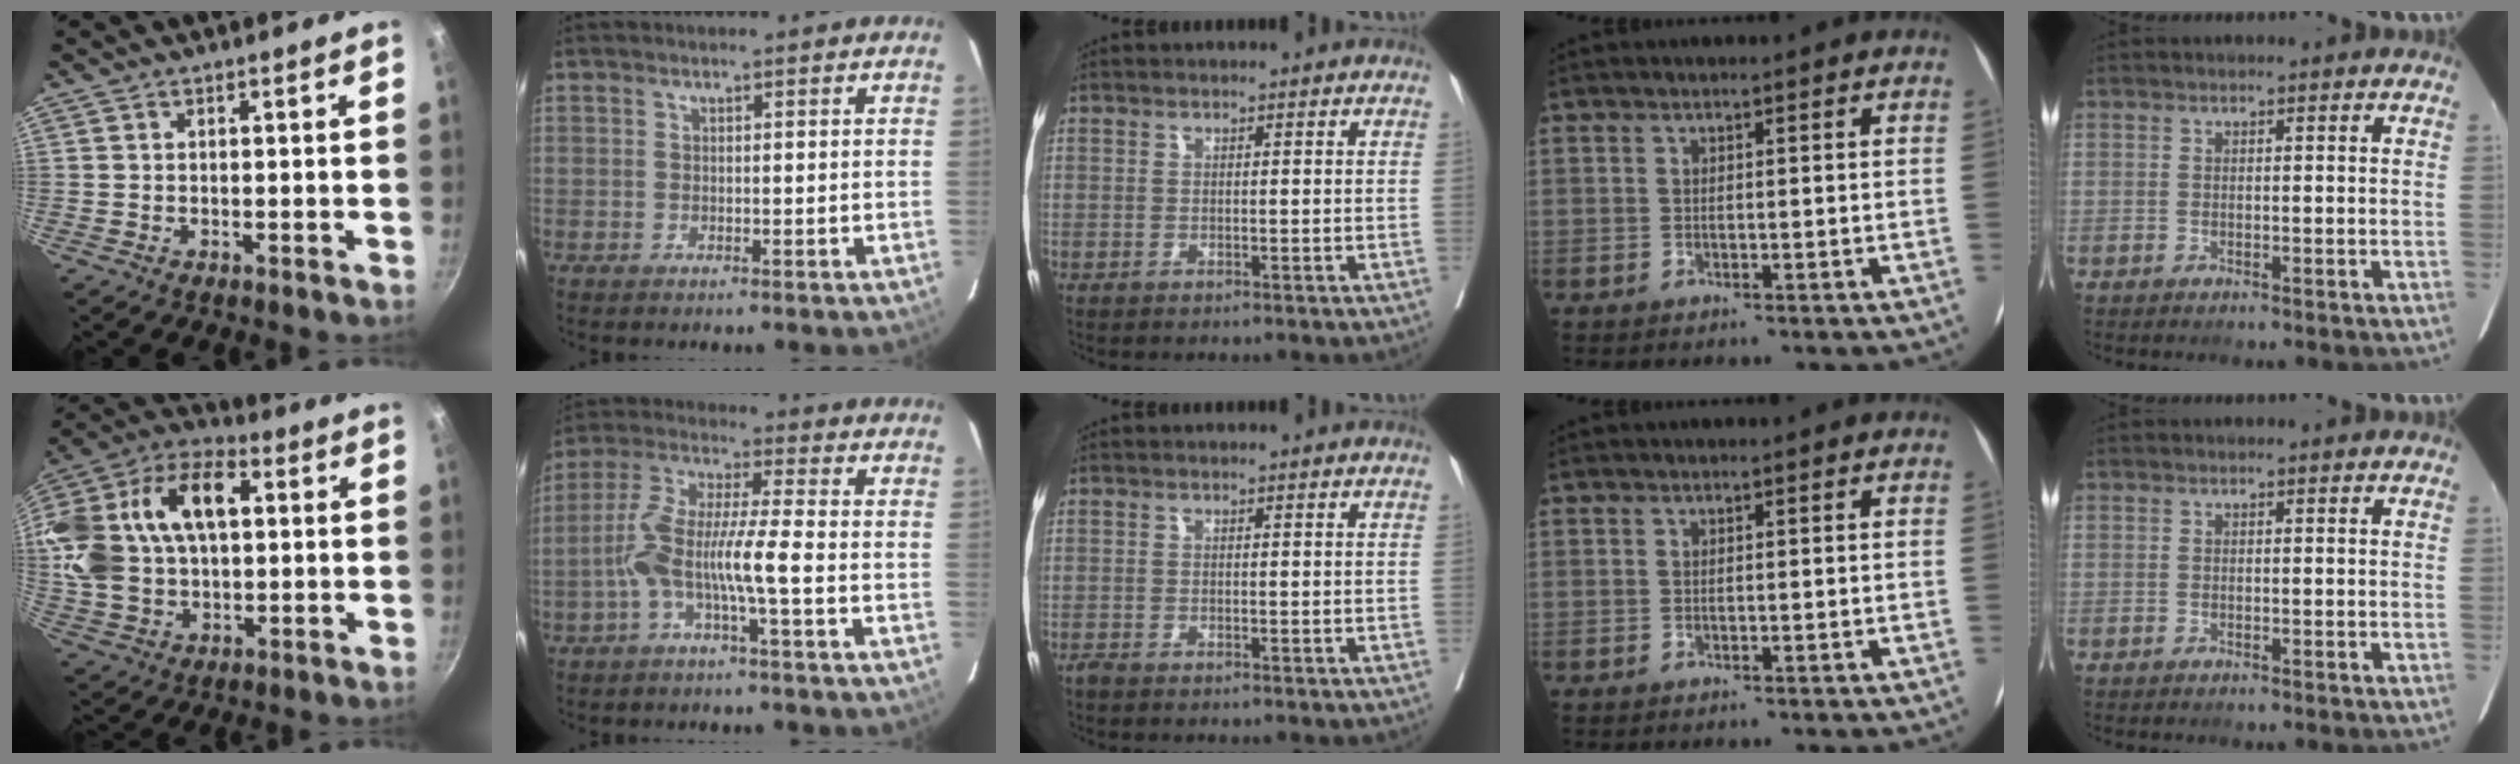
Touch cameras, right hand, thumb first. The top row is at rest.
{"thumb": {"total": 26.4, "force": [4.2, 16.2, 20.4], "torque": [-0.430, 0.037, 0.076]}, "index": {"total": 9.3, "force": [-3.0, 0.0, 8.8], "torque": [-0.183, 0.021, -0.062]}, "middle": {"total": 0.9, "force": [-0.8, -0.1, 0.3], "torque": [-0.012, -0.003, -0.019]}}